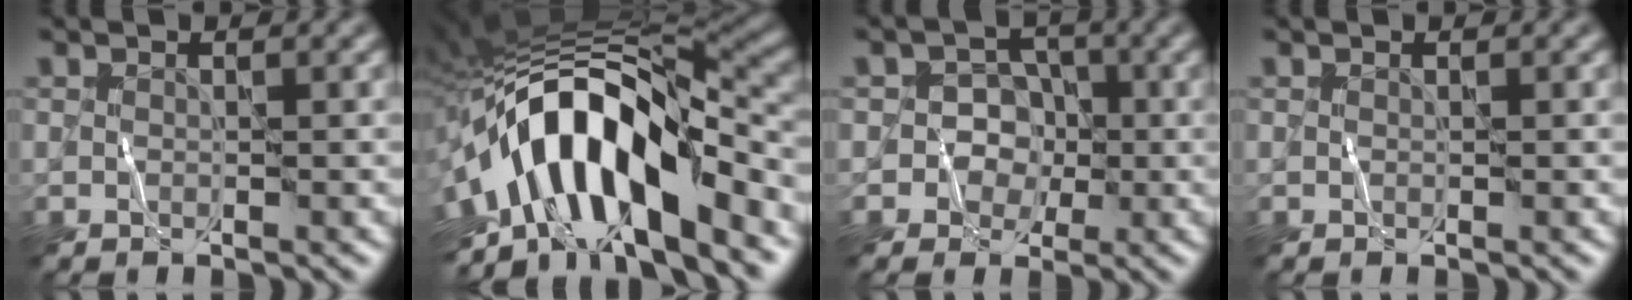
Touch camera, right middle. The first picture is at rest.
{"total": 13.9, "force": [-4.8, 5.6, 11.8], "torque": [-0.174, 0.014, -0.084]}
{"total": 3.9, "force": [-1.0, 3.8, 0.3], "torque": [0.026, 0.016, -0.034]}
{"total": 0.0}